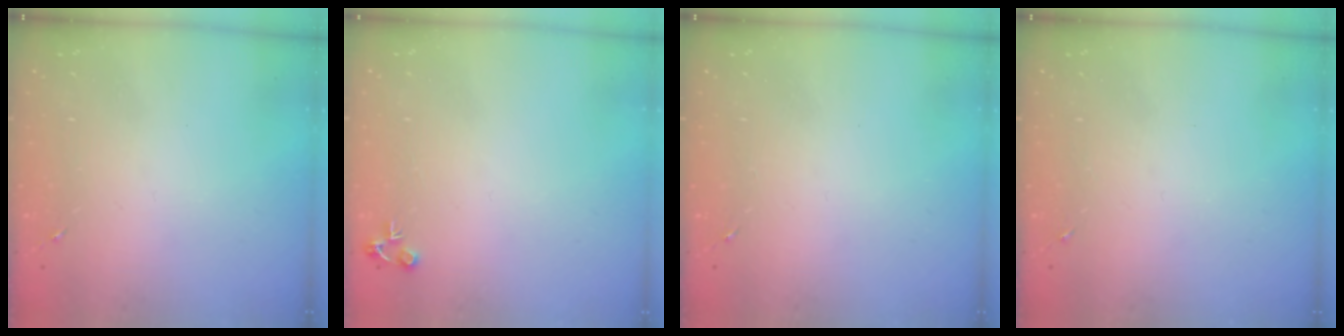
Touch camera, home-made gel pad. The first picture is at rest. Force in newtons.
{"total": 4.7, "press": 4.7, "slide": 0.2}
{"total": 0.0}
{"total": 0.0}